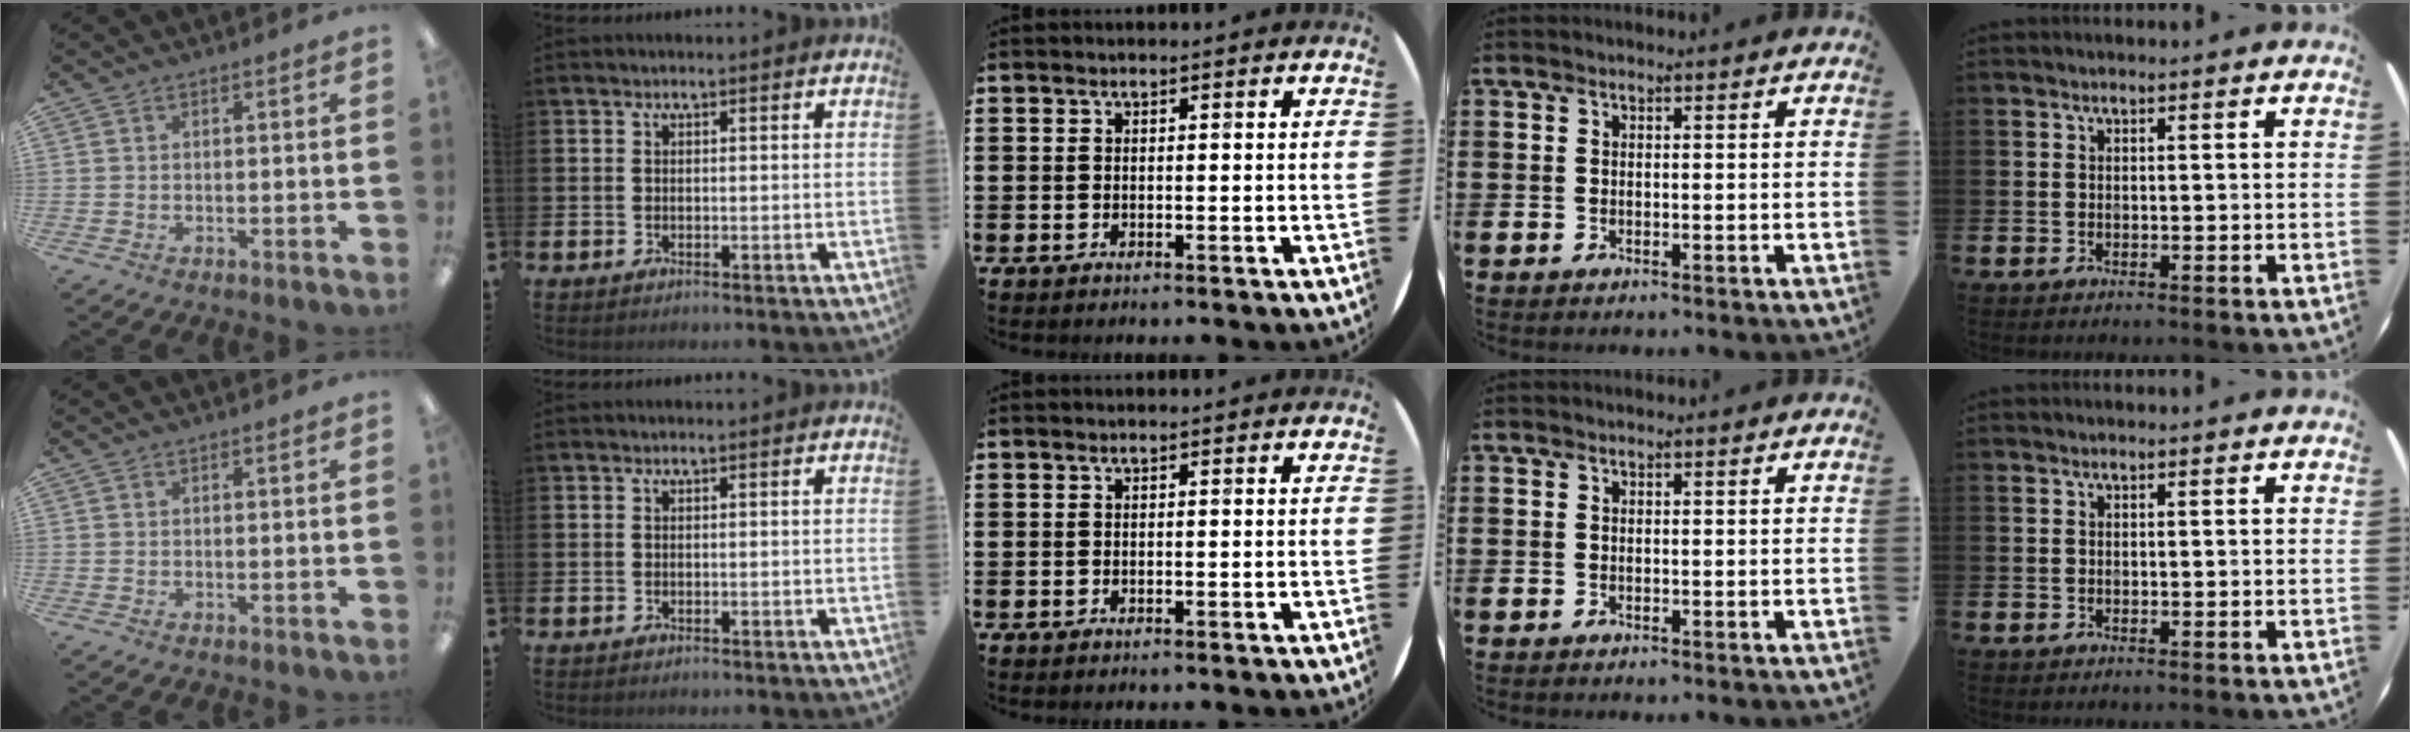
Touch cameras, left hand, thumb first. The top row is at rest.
{}